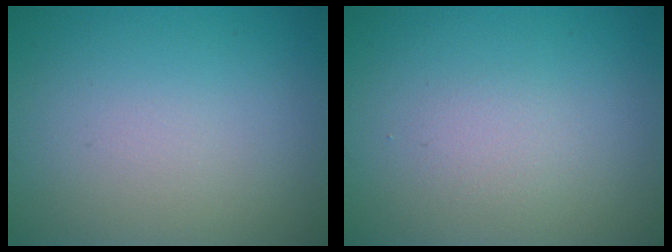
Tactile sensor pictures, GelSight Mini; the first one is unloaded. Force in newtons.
{"total": 1.1, "press": 1.1, "slide": 0.1}